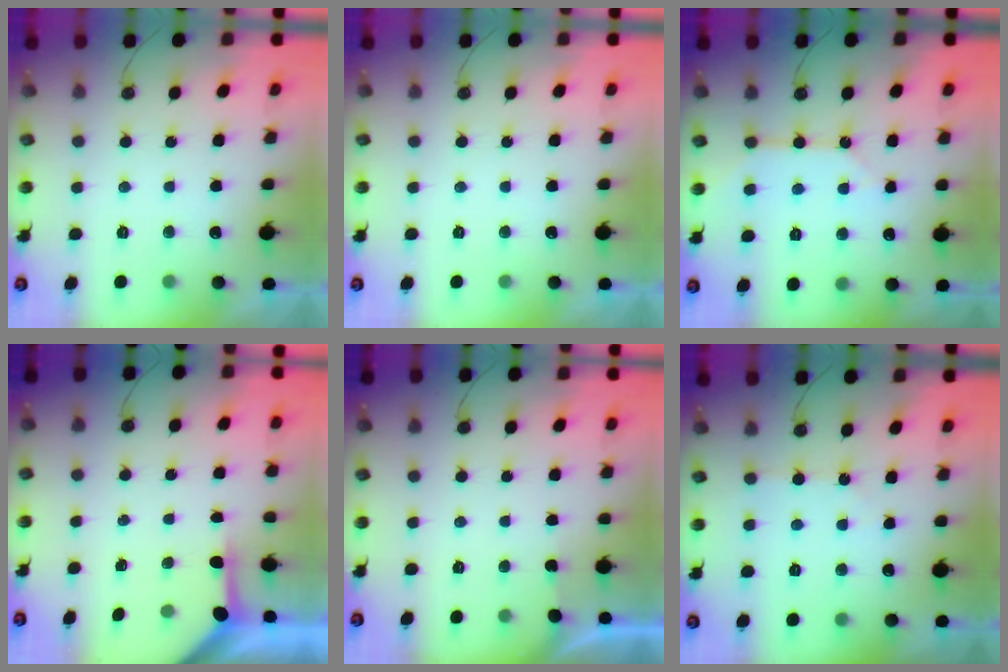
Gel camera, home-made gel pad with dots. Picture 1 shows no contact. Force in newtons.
{"total": 0.0}
{"total": 8.1, "press": 8.1, "slide": 0.8}
{"total": 3.6, "press": 3.5, "slide": 0.5}
{"total": 0.7, "press": 0.7, "slide": 0.1}
{"total": 2.3, "press": 2.2, "slide": 0.4}